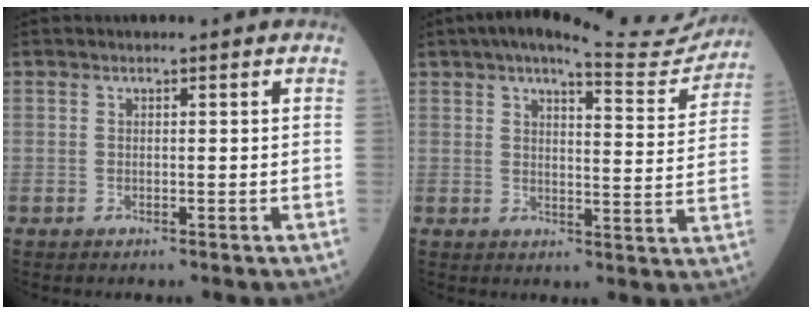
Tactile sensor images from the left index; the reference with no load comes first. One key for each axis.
{"total": 15.2, "fx": 13.9, "fy": 2.4, "fz": 5.7, "tx": -0.072, "ty": -0.010, "tz": 0.169}